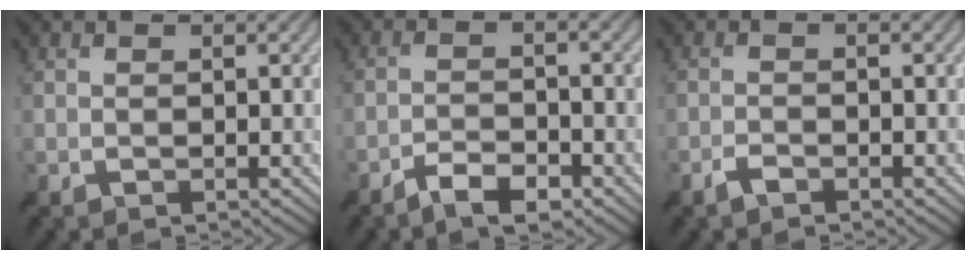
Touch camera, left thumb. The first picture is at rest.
{"total": 4.5, "force": [-3.3, 1.2, 2.8], "torque": [-0.057, 0.002, -0.063]}
{"total": 1.3, "force": [-1.0, 0.3, 0.7], "torque": [-0.017, 0.001, -0.025]}